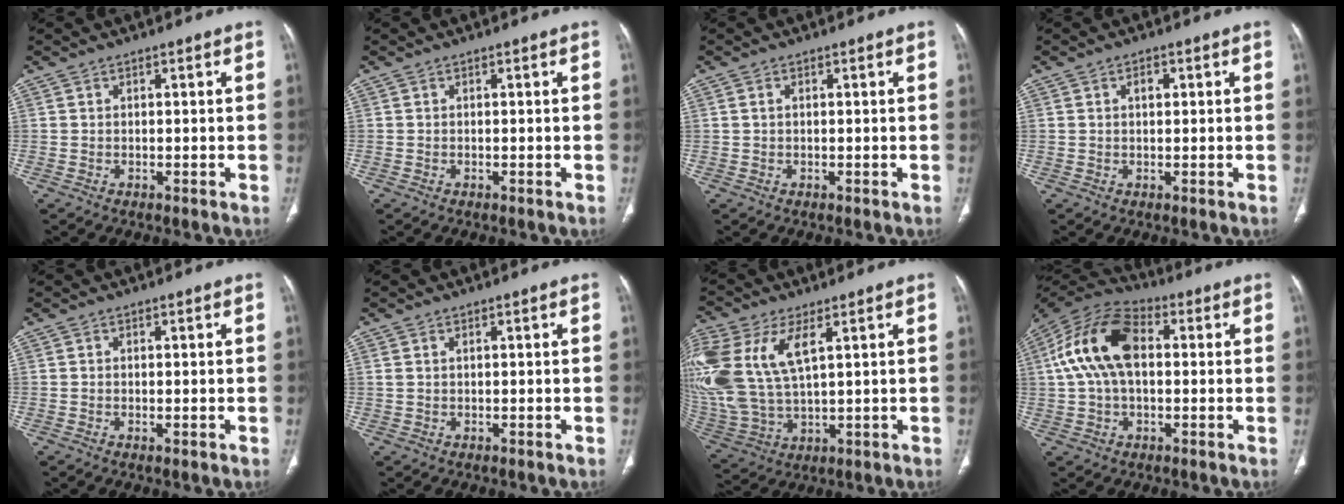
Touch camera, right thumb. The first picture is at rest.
{"total": 0.0}
{"total": 0.7, "force": [0.1, 0.4, 0.5], "torque": [-0.011, 0.002, 0.002]}
{"total": 1.8, "force": [0.6, 1.0, 1.4], "torque": [-0.021, 0.000, 0.009]}
{"total": 0.7, "force": [-0.2, 0.2, 0.7], "torque": [-0.017, -0.004, -0.003]}
{"total": 1.1, "force": [0.4, 0.5, 0.8], "torque": [-0.026, 0.010, 0.016]}
{"total": 20.9, "force": [6.9, 10.7, 16.5], "torque": [-0.411, -0.008, 0.141]}
{"total": 15.5, "force": [2.1, 9.2, 12.3], "torque": [-0.240, 0.037, 0.030]}